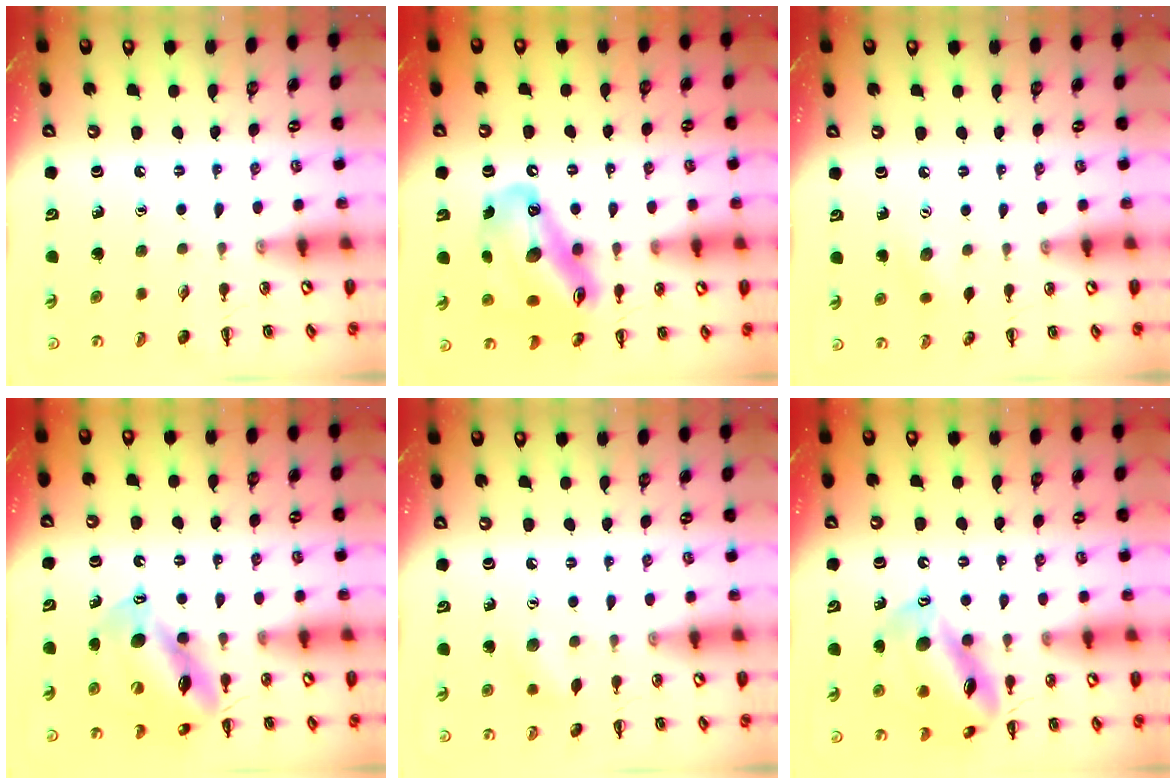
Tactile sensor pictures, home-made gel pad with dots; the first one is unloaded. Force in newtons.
{"total": 18.7, "press": 17.8, "slide": 5.6}
{"total": 6.2, "press": 6.1, "slide": 1.3}
{"total": 13.1, "press": 12.5, "slide": 3.7}
{"total": 6.2, "press": 6.1, "slide": 1.1}
{"total": 15.8, "press": 15.7, "slide": 1.9}